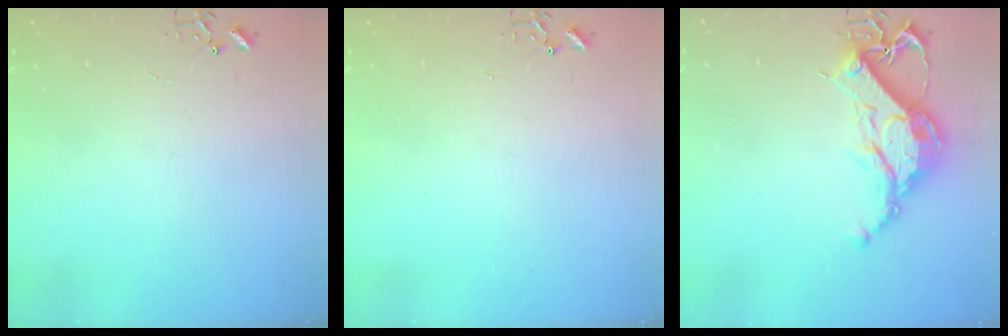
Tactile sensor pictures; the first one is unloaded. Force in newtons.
{"total": 0.0}
{"total": 13.8, "press": 13.8, "slide": 1.1}